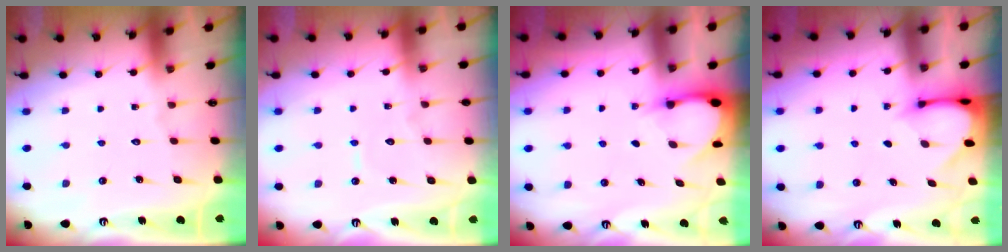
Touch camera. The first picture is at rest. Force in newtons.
{"total": 4.3, "press": 4.3, "slide": 0.3}
{"total": 3.1, "press": 3.1, "slide": 0.3}
{"total": 3.2, "press": 3.2, "slide": 0.3}